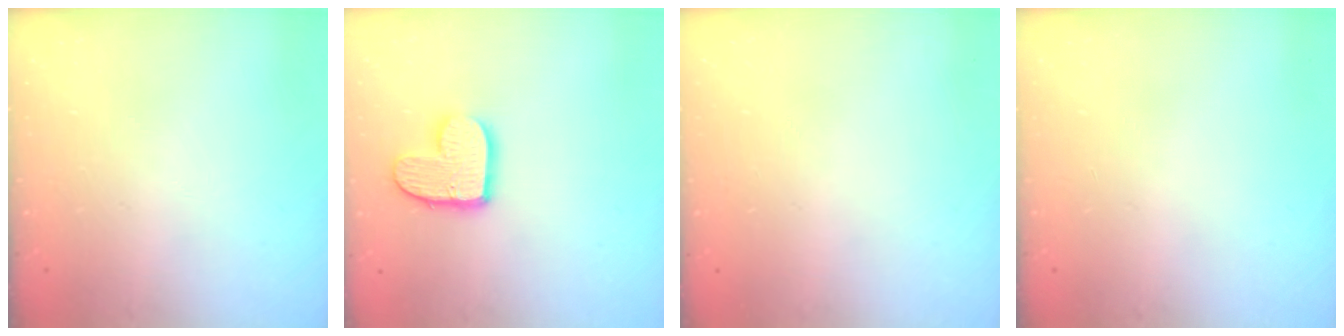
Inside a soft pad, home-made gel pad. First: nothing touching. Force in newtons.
{"total": 11.1, "press": 11.1, "slide": 0.5}
{"total": 0.0}
{"total": 0.0}